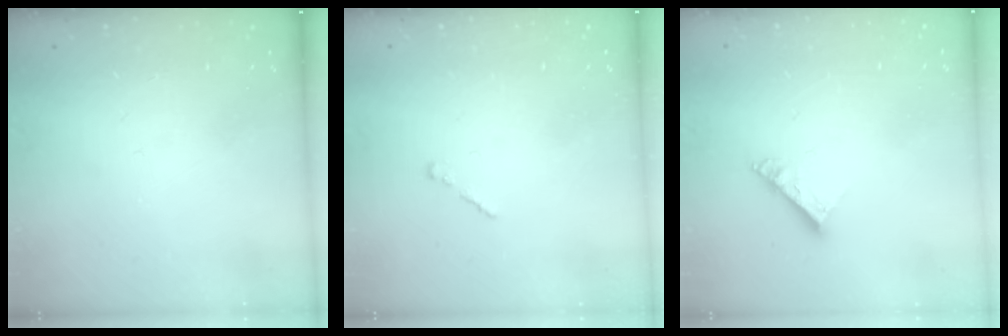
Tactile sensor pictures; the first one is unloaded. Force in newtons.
{"total": 0.0}
{"total": 6.6, "press": 6.5, "slide": 0.7}